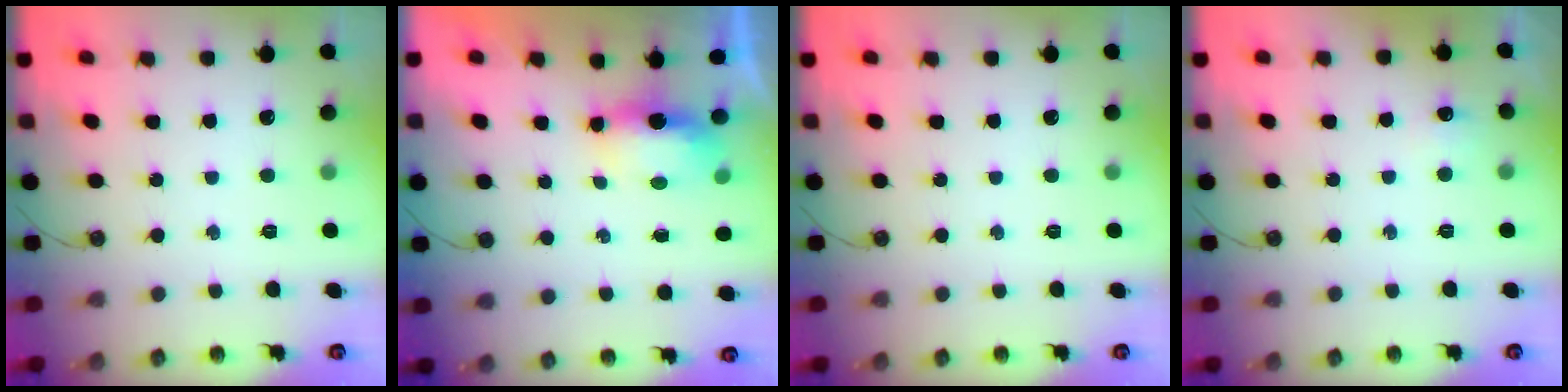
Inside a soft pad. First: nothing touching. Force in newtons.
{"total": 5.9, "press": 5.8, "slide": 0.7}
{"total": 0.0}
{"total": 5.2, "press": 5.1, "slide": 0.7}